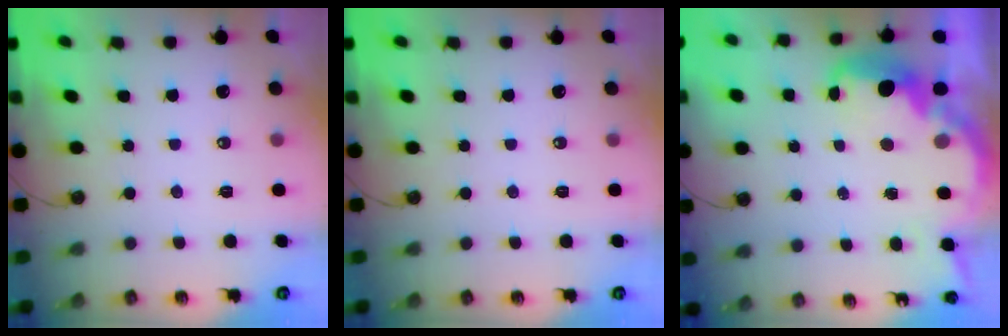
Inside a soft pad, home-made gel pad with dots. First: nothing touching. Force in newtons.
{"total": 0.0}
{"total": 5.3, "press": 5.2, "slide": 0.5}